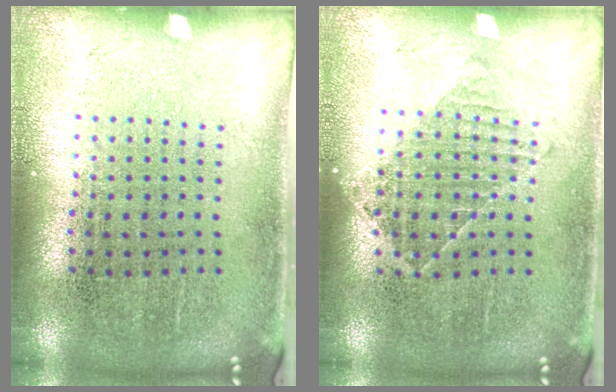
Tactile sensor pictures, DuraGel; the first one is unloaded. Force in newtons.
{"total": 1.1, "press": 0.9, "slide": 0.6}